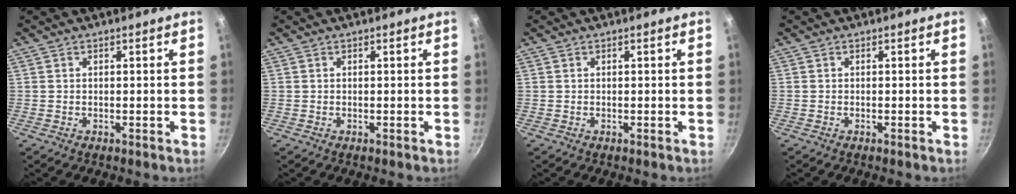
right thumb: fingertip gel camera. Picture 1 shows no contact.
{"total": 0.0}
{"total": 0.0}
{"total": 0.0}